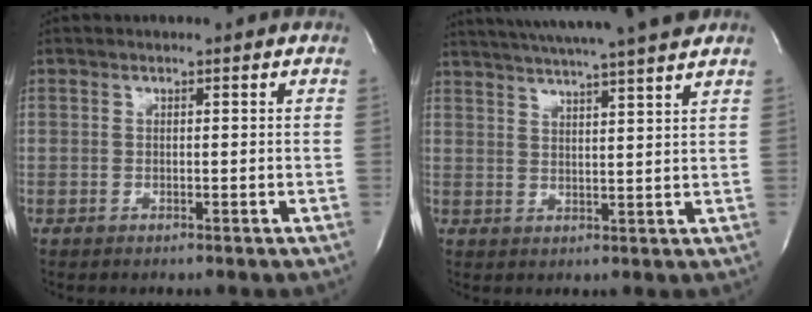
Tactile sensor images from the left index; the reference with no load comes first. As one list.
[{"total": 16.8, "force": [14.7, -0.7, 8.0], "torque": [-0.140, 0.003, 0.203]}]